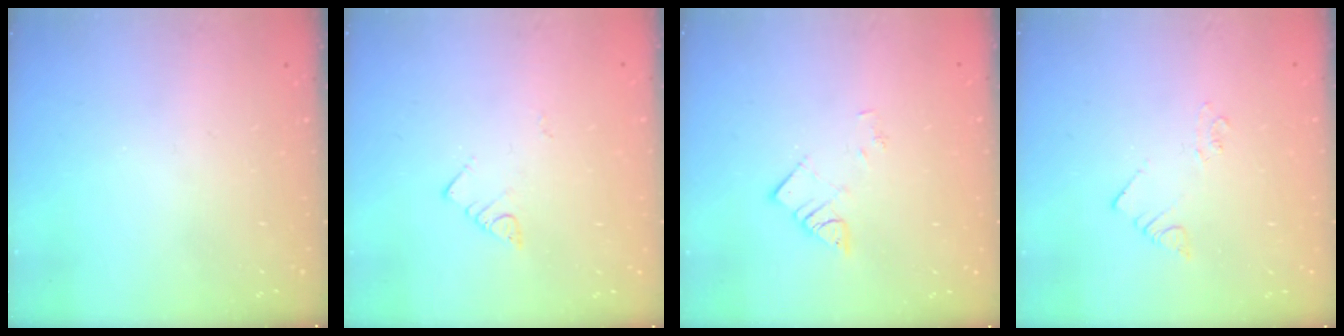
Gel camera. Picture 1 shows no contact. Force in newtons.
{"total": 2.7, "press": 2.7, "slide": 0.3}
{"total": 4.2, "press": 4.2, "slide": 0.1}
{"total": 1.9, "press": 1.9, "slide": 0.1}